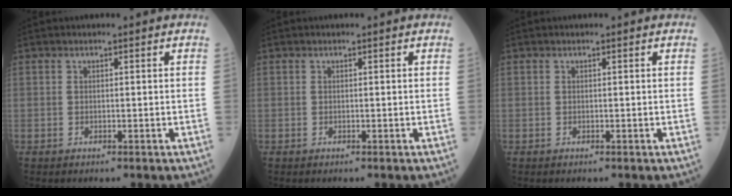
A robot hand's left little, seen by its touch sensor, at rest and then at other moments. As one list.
[{"total": 0.0}, {"total": 0.0}]